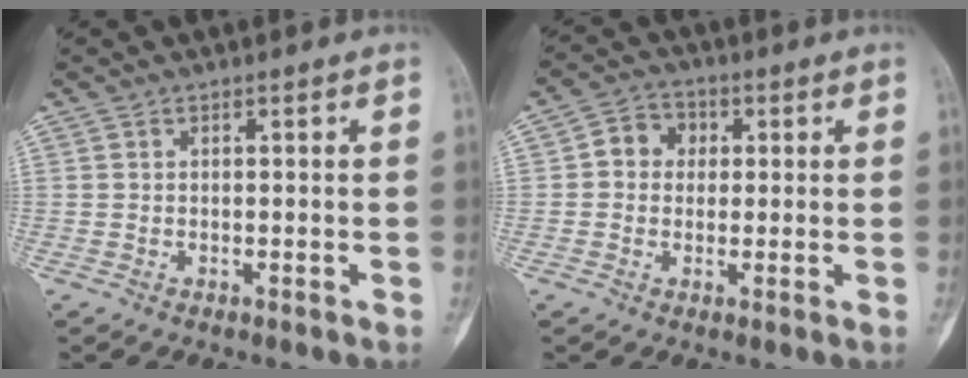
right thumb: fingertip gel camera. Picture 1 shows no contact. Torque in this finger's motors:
{"motor_torque": [0.34, 0.58, 0.31, -0.34, 0.00]}